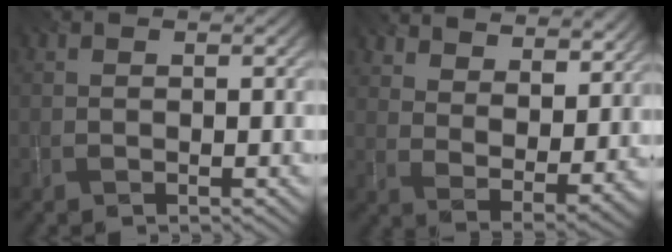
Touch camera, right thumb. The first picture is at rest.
{"total": 11.3, "force": [8.8, 4.5, 5.6], "torque": [-0.115, -0.020, 0.135]}